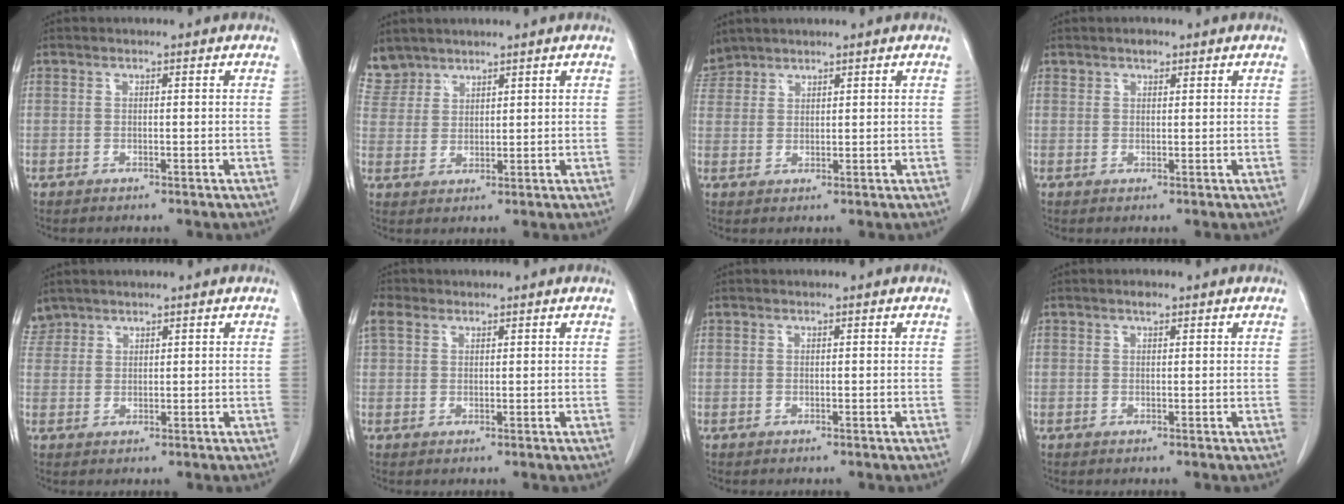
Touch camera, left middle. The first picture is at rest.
{"total": 4.6, "force": [4.2, 1.9, -0.4], "torque": [0.010, 0.006, 0.091]}
{"total": 3.5, "force": [3.3, 1.2, -0.3], "torque": [0.002, 0.011, 0.071]}
{"total": 1.4, "force": [1.1, 0.7, 0.6], "torque": [-0.013, 0.002, 0.016]}
{"total": 2.5, "force": [2.2, 1.0, -0.4], "torque": [0.008, 0.011, 0.045]}
{"total": 2.9, "force": [1.8, 1.9, 1.3], "torque": [-0.034, 0.018, 0.040]}
{"total": 0.0}
{"total": 0.9, "force": [0.6, 0.3, 0.5], "torque": [-0.013, 0.001, 0.011]}